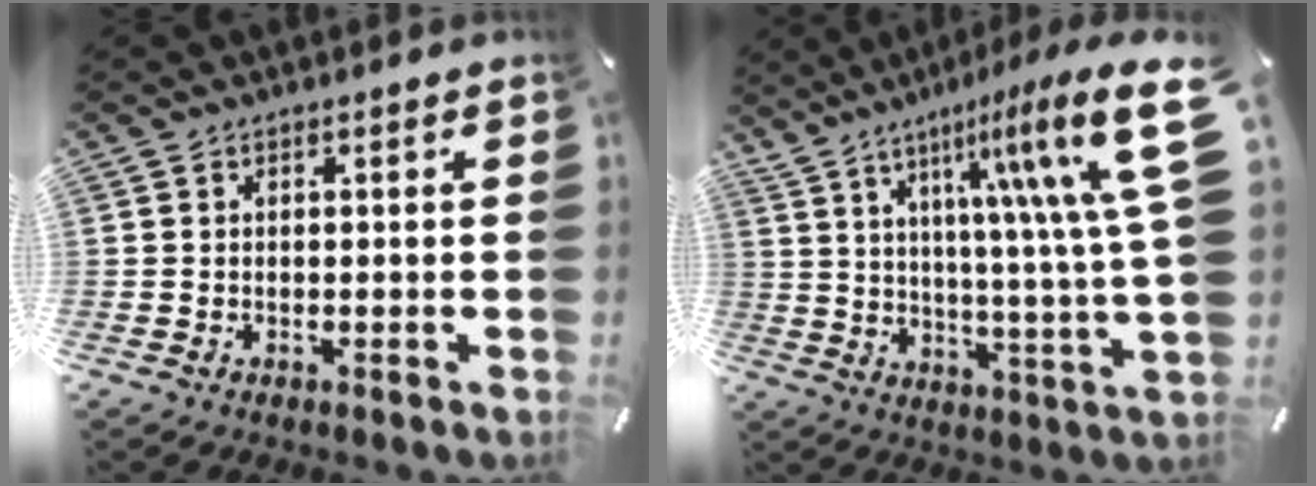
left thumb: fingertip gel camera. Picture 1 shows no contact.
{"total": 21.1, "force": [8.8, 3.3, 18.8], "torque": [-0.264, -0.062, 0.119]}